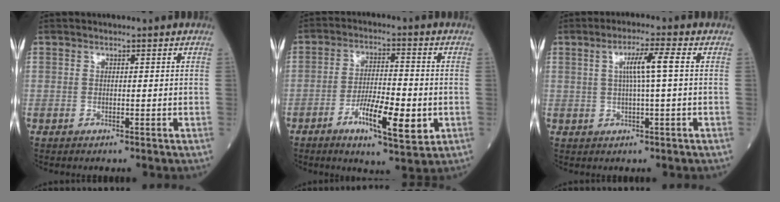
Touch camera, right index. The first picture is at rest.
{"total": 9.7, "force": [-3.3, 2.1, 8.9], "torque": [-0.149, -0.006, -0.055]}
{"total": 5.0, "force": [1.0, -0.3, 4.9], "torque": [-0.085, 0.006, 0.018]}